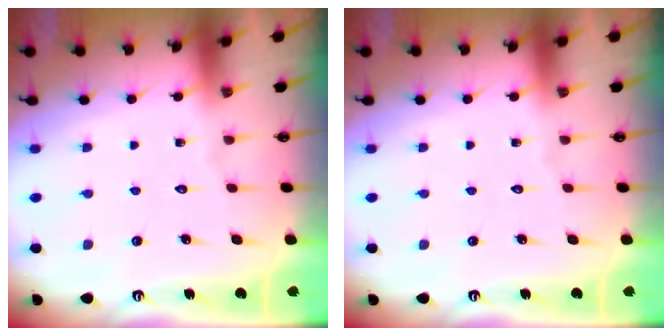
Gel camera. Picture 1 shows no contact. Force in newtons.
{"total": 0.0}